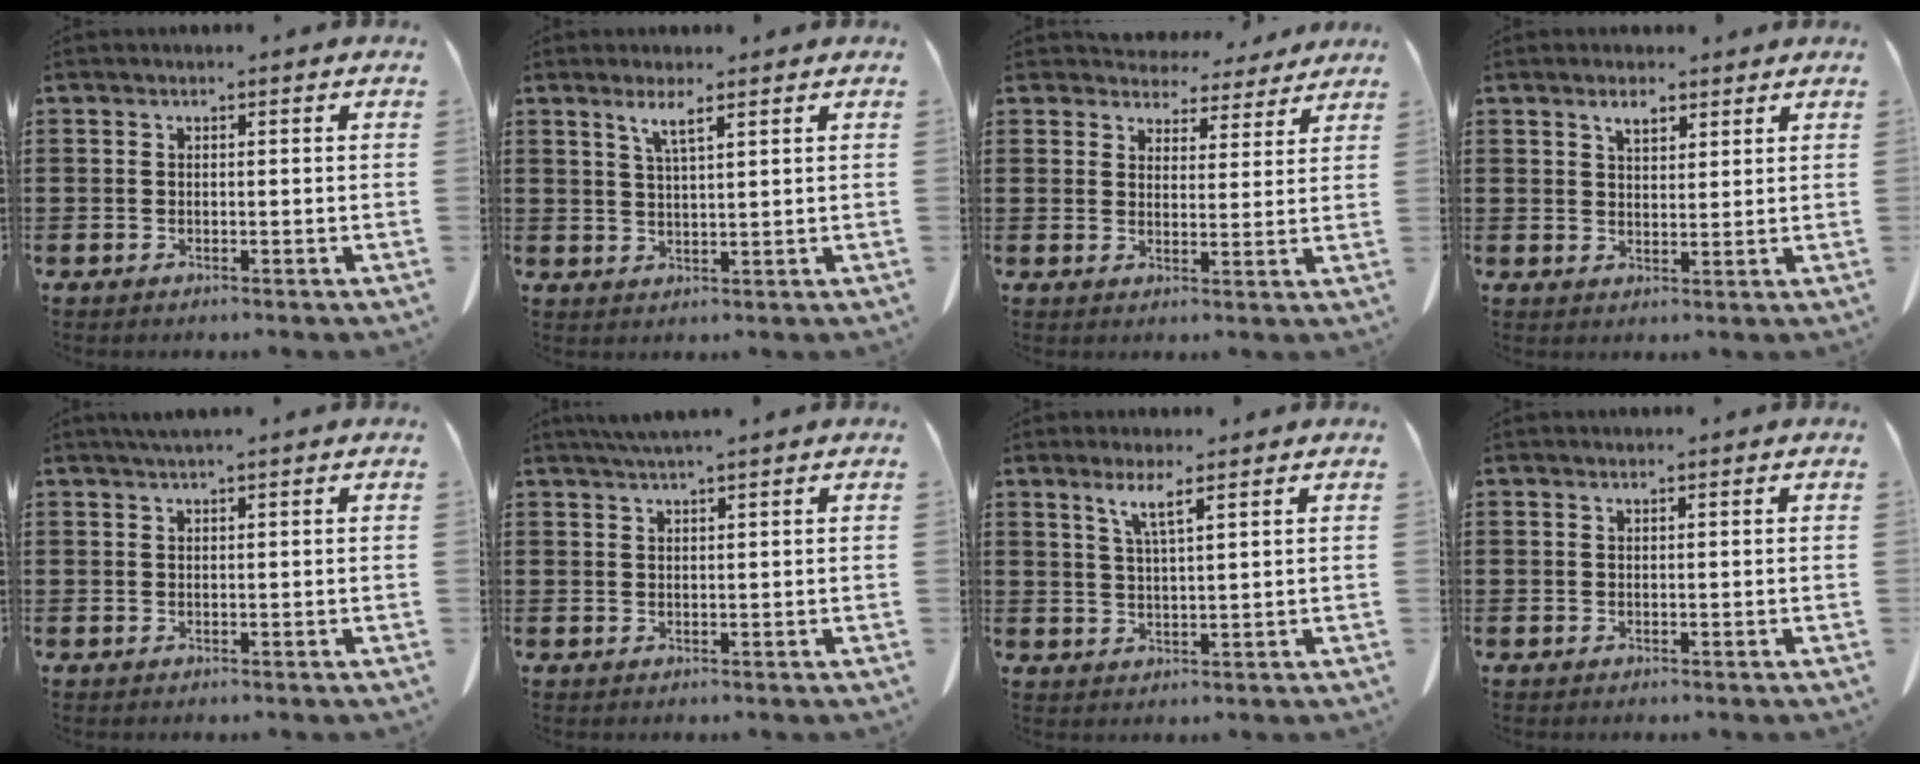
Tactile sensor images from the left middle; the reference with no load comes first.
{"total": 3.4, "force": [2.3, 0.3, 2.5], "torque": [-0.055, 0.003, 0.039]}
{"total": 4.3, "force": [4.1, 1.2, 0.3], "torque": [-0.014, -0.013, 0.075]}
{"total": 3.2, "force": [2.4, 1.2, 1.7], "torque": [-0.030, 0.002, 0.042]}
{"total": 1.4, "force": [1.2, 0.0, 0.9], "torque": [-0.018, 0.001, 0.021]}
{"total": 2.2, "force": [1.9, -0.2, 1.1], "torque": [-0.025, 0.002, 0.035]}
{"total": 3.9, "force": [2.5, 0.1, 3.0], "torque": [-0.067, 0.003, 0.042]}
{"total": 0.5, "force": [0.4, 0.0, 0.3], "torque": [-0.007, -0.001, 0.008]}